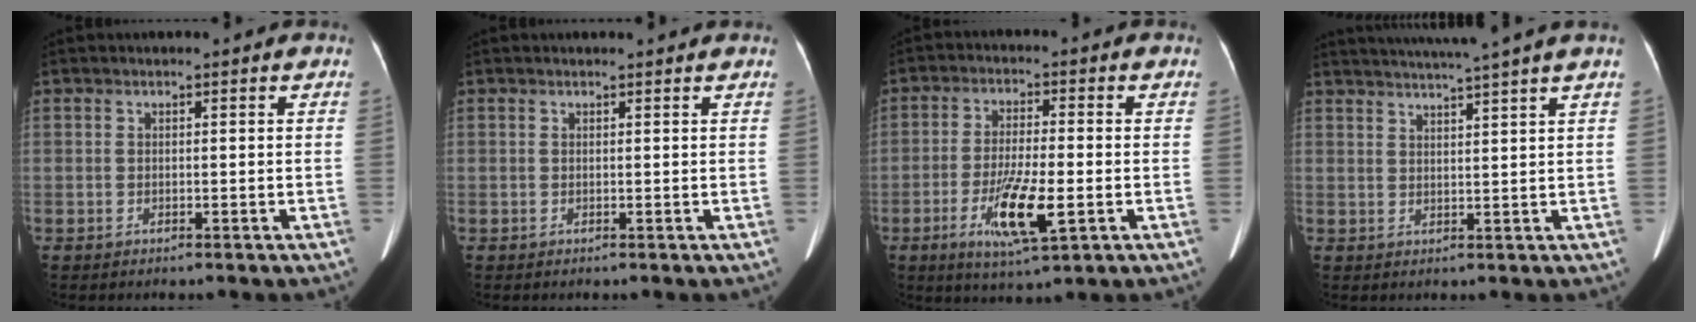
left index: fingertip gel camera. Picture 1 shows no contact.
{"total": 1.5, "force": [1.5, -0.1, 0.3], "torque": [-0.009, 0.006, 0.017]}
{"total": 9.2, "force": [-3.2, 1.4, 8.5], "torque": [-0.159, -0.019, -0.053]}
{"total": 9.9, "force": [8.5, -2.2, 4.5], "torque": [-0.070, 0.001, 0.113]}